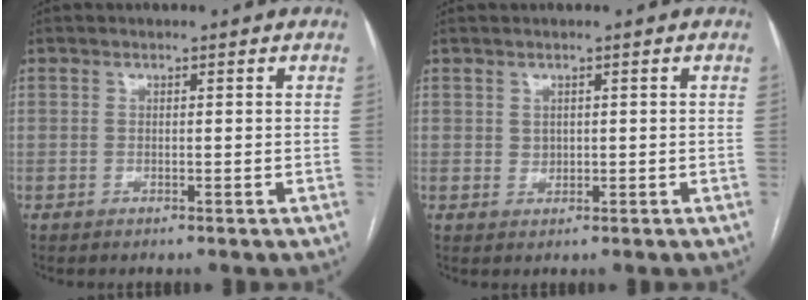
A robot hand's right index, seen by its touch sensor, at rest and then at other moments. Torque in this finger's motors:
{"motor_torque": [-0.03, -0.03, 0.08, 0.00]}